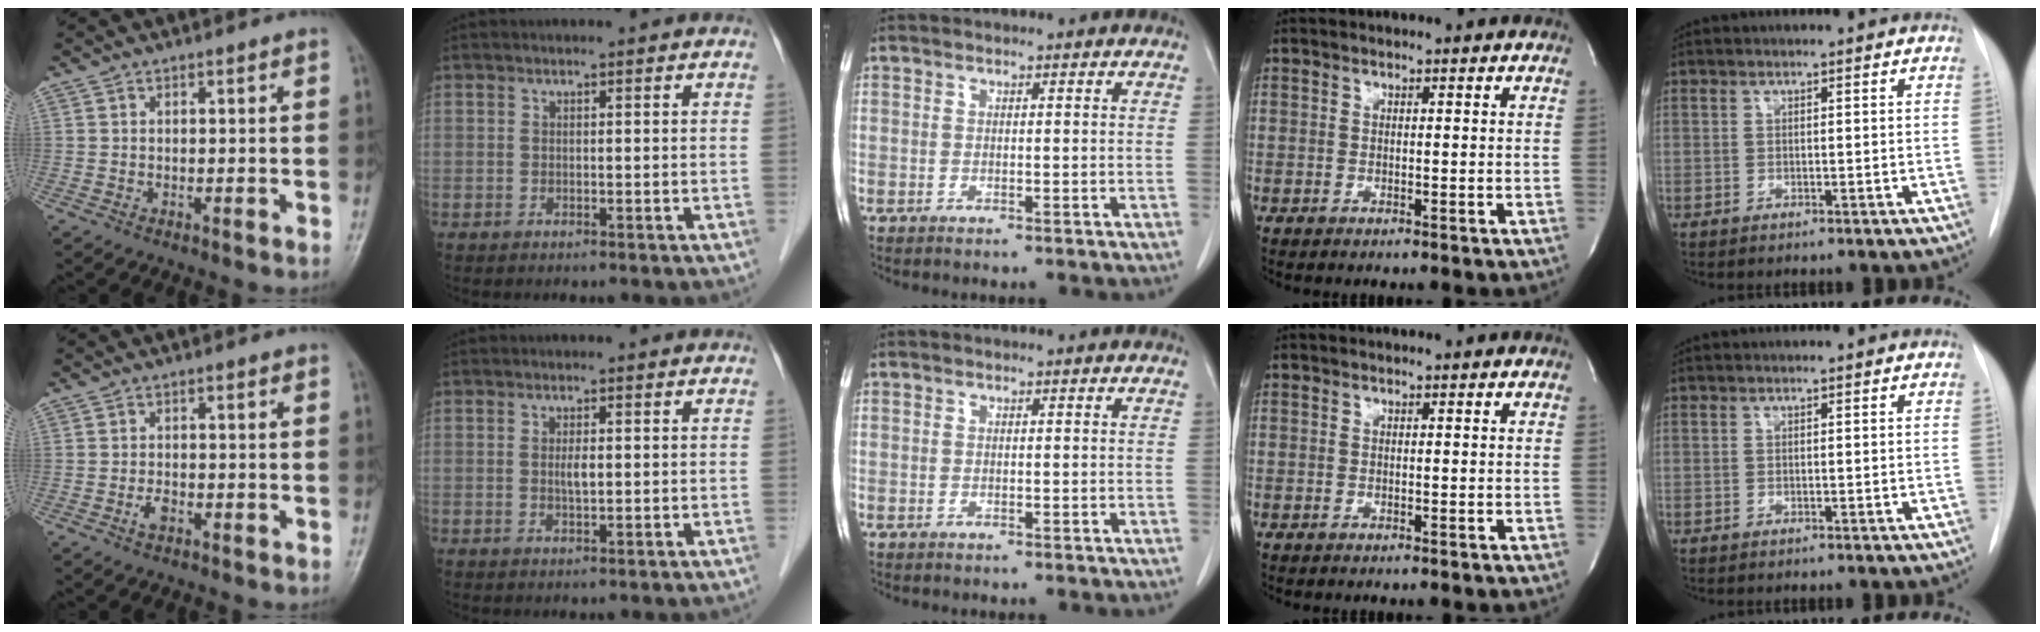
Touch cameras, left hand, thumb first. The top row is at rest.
{"thumb": {"total": 2.0, "force": [-1.0, 1.0, 1.4], "torque": [-0.027, 0.004, -0.020]}, "index": {"total": 1.7, "force": [-0.1, 0.4, 1.7], "torque": [-0.032, -0.003, 0.000]}}